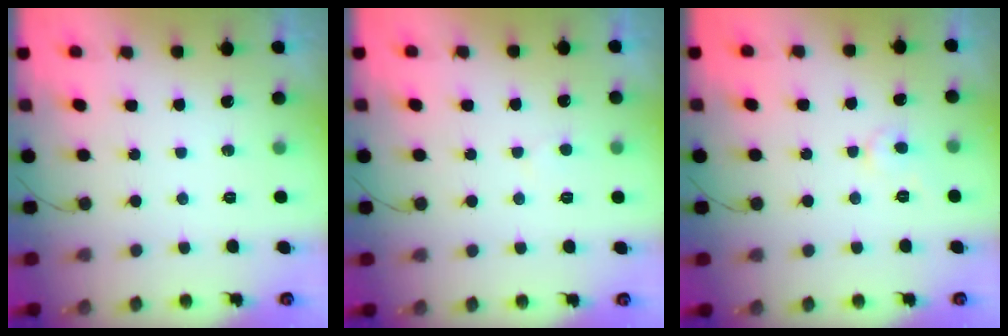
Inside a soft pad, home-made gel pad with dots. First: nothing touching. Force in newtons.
{"total": 3.5, "press": 3.5, "slide": 0.4}
{"total": 3.6, "press": 3.6, "slide": 0.3}